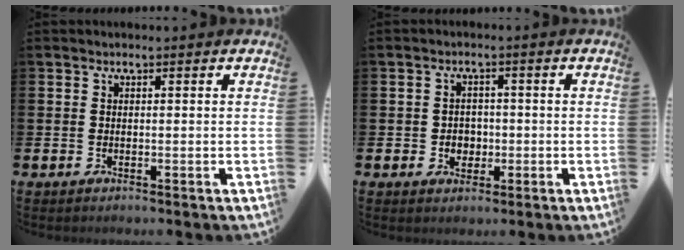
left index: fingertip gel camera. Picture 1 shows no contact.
{"total": 2.5, "force": [-0.3, 2.3, 0.9], "torque": [-0.016, 0.005, -0.012]}